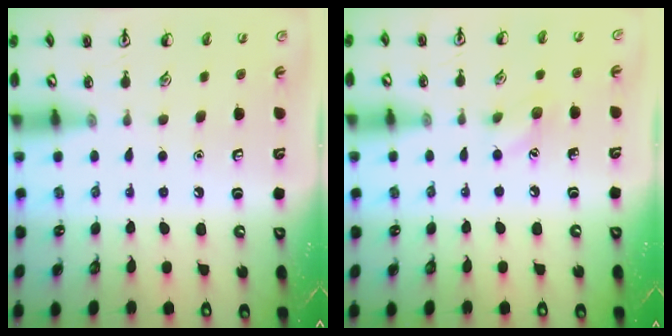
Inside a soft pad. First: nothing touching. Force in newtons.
{"total": 5.9, "press": 5.7, "slide": 1.6}